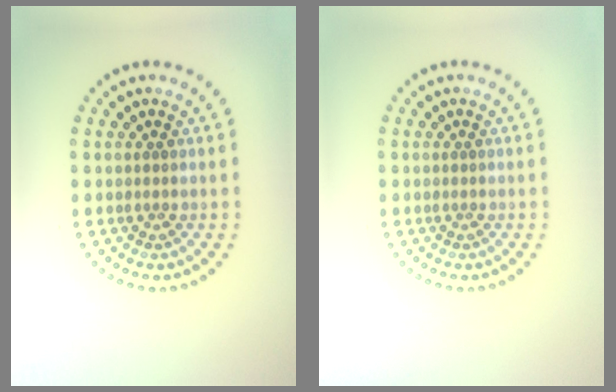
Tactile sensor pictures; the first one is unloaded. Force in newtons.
{"total": 0.0}